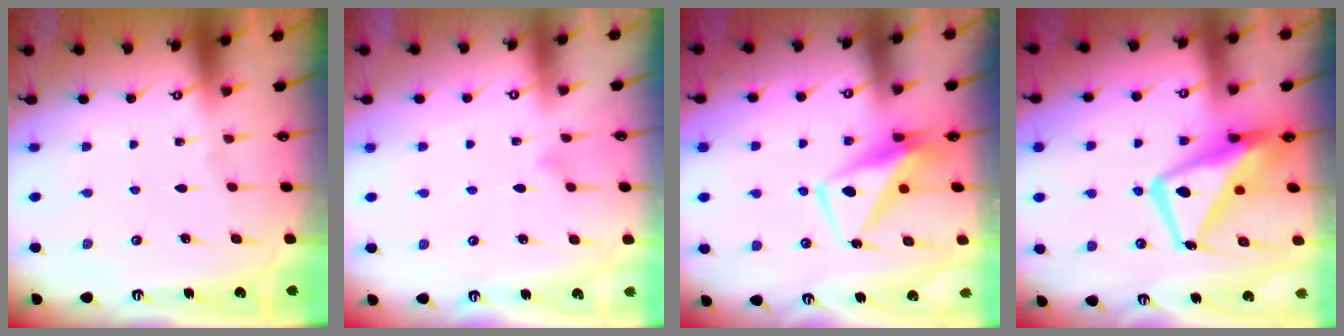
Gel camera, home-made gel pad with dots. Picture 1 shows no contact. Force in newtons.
{"total": 3.9, "press": 3.9, "slide": 0.2}
{"total": 9.2, "press": 9.0, "slide": 1.6}
{"total": 15.4, "press": 15.3, "slide": 1.5}